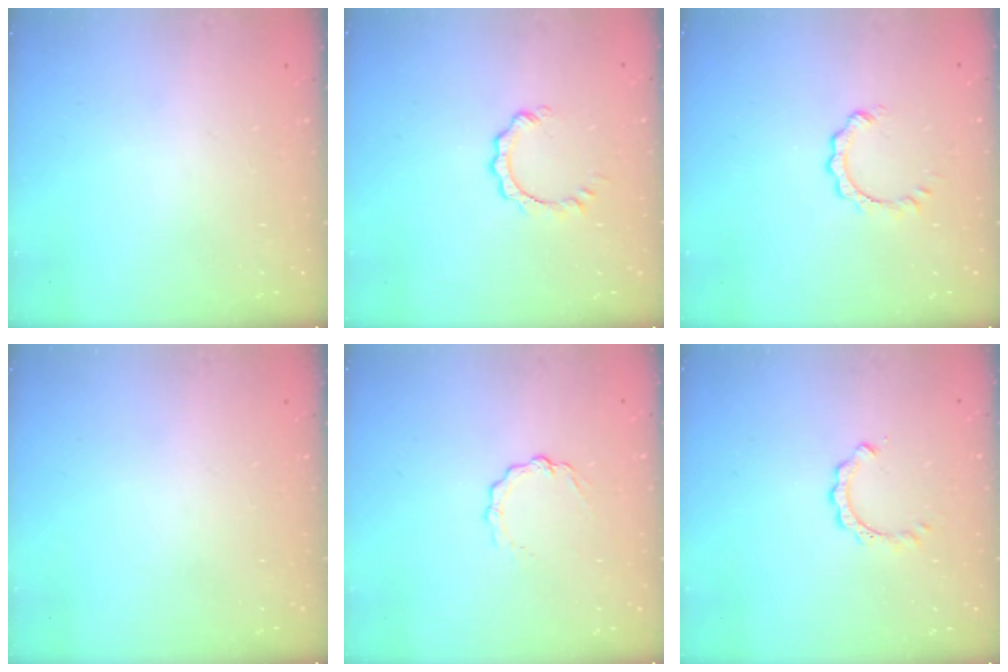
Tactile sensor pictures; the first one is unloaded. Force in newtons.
{"total": 2.9, "press": 2.8, "slide": 0.3}
{"total": 1.7, "press": 1.7, "slide": 0.3}
{"total": 0.0}
{"total": 3.6, "press": 3.6, "slide": 0.3}
{"total": 3.9, "press": 3.9, "slide": 0.5}